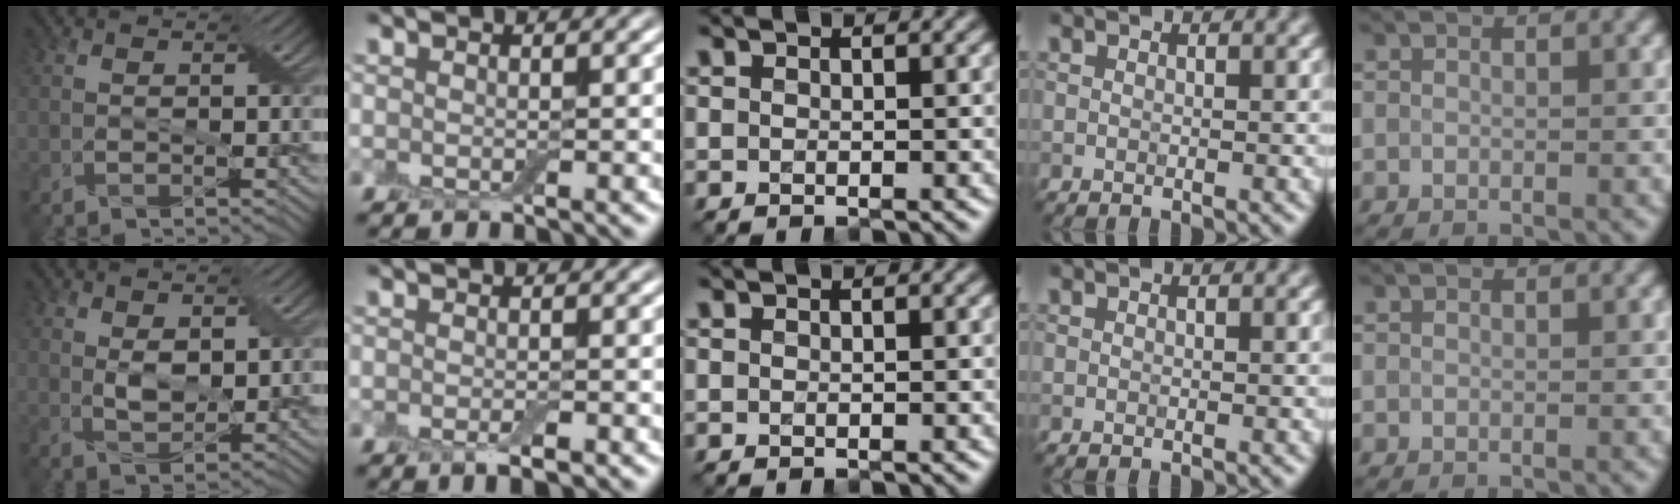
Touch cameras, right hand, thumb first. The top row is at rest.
{"thumb": {"total": 3.0, "force": [0.8, 1.7, 2.3], "torque": [-0.055, -0.005, 0.018]}, "index": {"total": 1.3, "force": [-0.6, 0.3, 1.2], "torque": [-0.017, -0.006, -0.008]}}